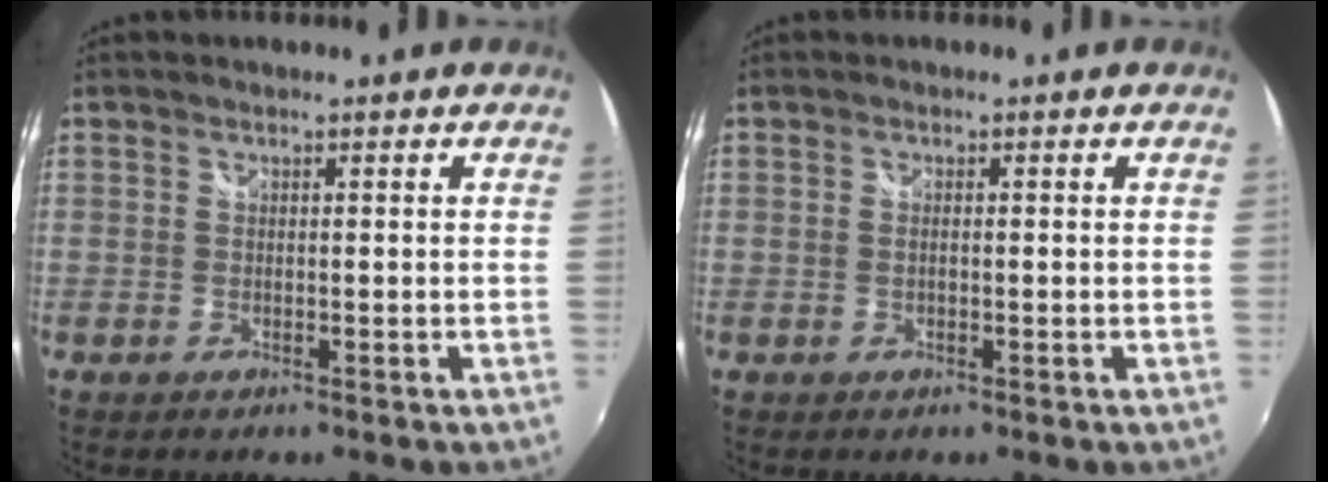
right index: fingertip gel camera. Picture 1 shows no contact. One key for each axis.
{"total": 0.9, "fx": -0.1, "fy": 0.4, "fz": 0.9, "tx": -0.018, "ty": 0.000, "tz": -0.005}